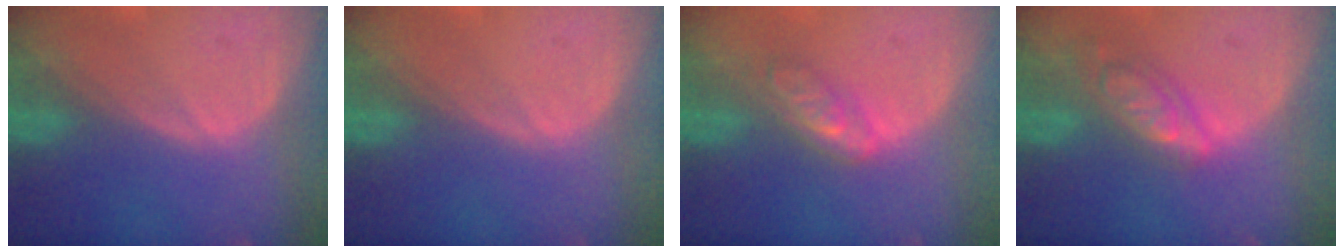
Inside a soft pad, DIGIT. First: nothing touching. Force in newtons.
{"total": 0.0}
{"total": 4.6, "press": 4.0, "slide": 2.2}
{"total": 6.2, "press": 5.5, "slide": 2.9}